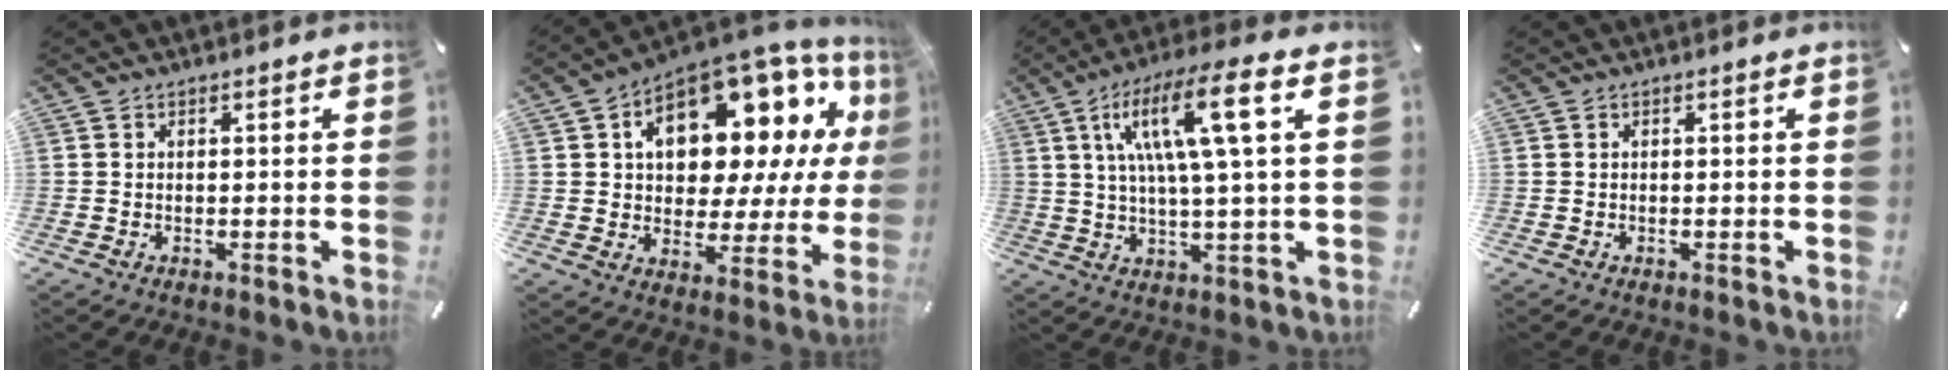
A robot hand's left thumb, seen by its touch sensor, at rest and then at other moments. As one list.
[{"total": 17.4, "force": [7.8, 10.5, 11.5], "torque": [-0.168, -0.058, 0.130]}, {"total": 14.1, "force": [4.8, 2.3, 13.1], "torque": [-0.250, 0.000, 0.073]}, {"total": 0.0}]